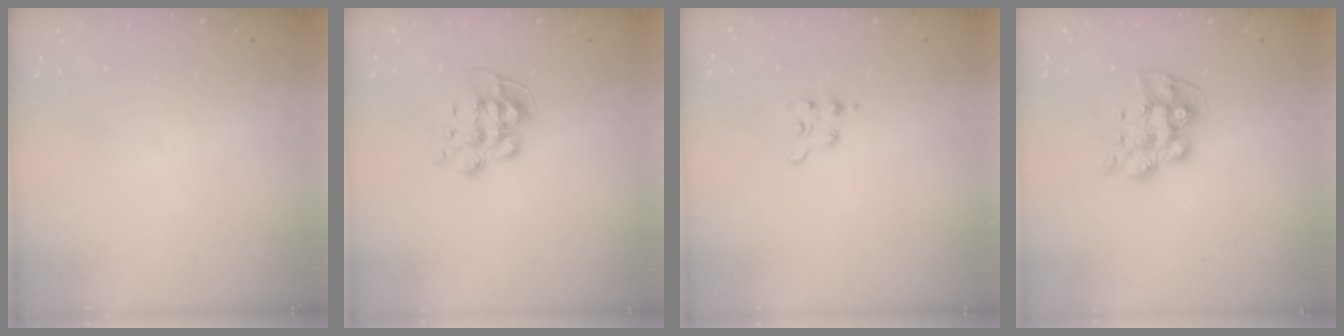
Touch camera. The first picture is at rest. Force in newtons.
{"total": 8.6, "press": 8.5, "slide": 0.2}
{"total": 2.5, "press": 2.5, "slide": 0.4}
{"total": 8.7, "press": 8.7, "slide": 0.5}